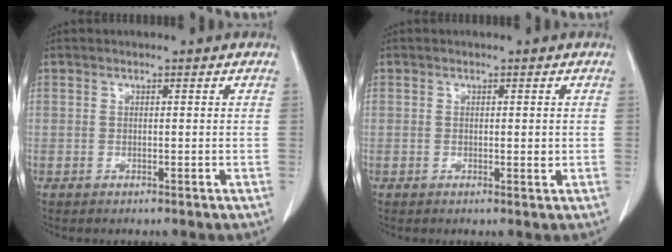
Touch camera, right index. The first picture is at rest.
{"total": 1.0, "force": [-0.1, 0.2, 1.0], "torque": [-0.014, -0.003, 0.000]}